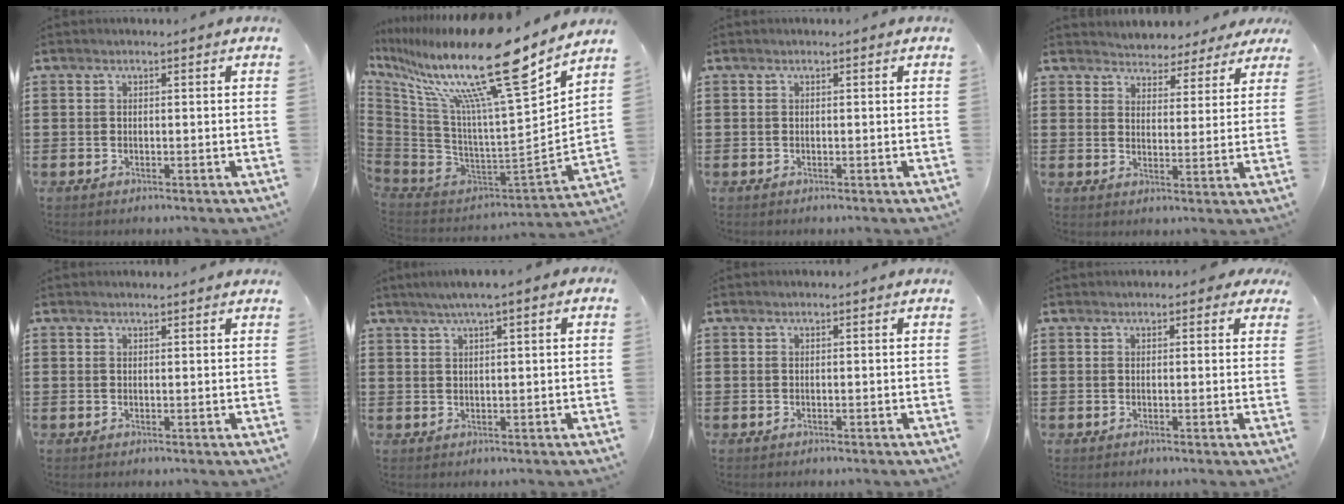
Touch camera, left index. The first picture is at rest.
{"total": 20.3, "force": [13.8, 2.9, 14.7], "torque": [-0.266, -0.099, 0.211]}
{"total": 0.0}
{"total": 3.6, "force": [3.5, 1.0, -0.2], "torque": [-0.016, -0.015, 0.061]}
{"total": 0.9, "force": [0.9, 0.1, 0.2], "torque": [-0.005, 0.001, 0.018]}
{"total": 2.5, "force": [1.2, 0.1, 2.2], "torque": [-0.041, 0.001, 0.020]}
{"total": 0.0}
{"total": 1.2, "force": [0.6, 0.9, 0.5], "torque": [-0.007, 0.005, 0.008]}